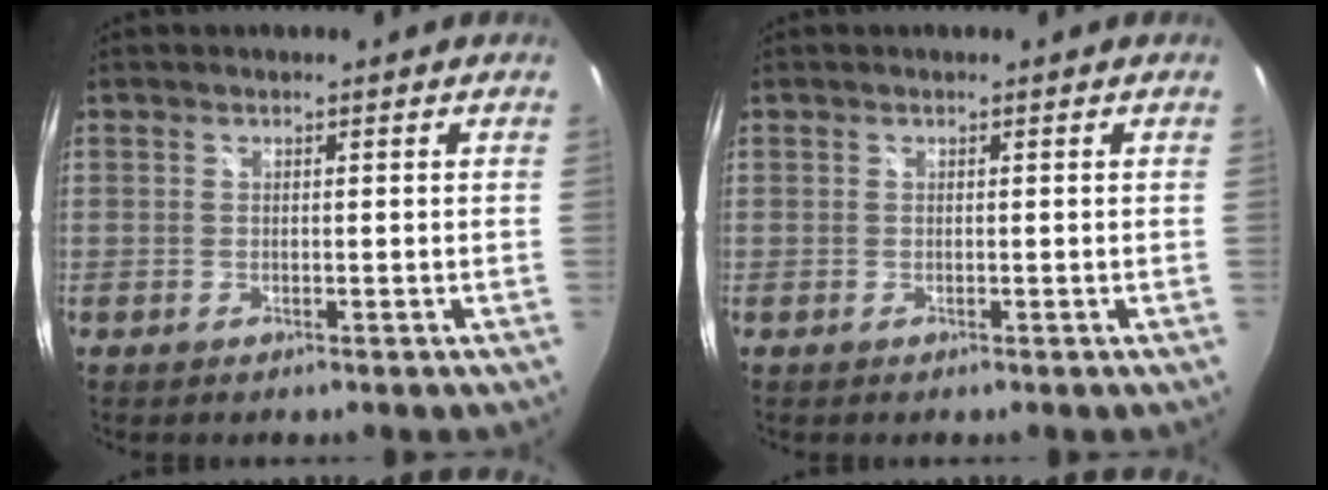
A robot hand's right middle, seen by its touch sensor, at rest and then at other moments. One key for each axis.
{"total": 0.0}